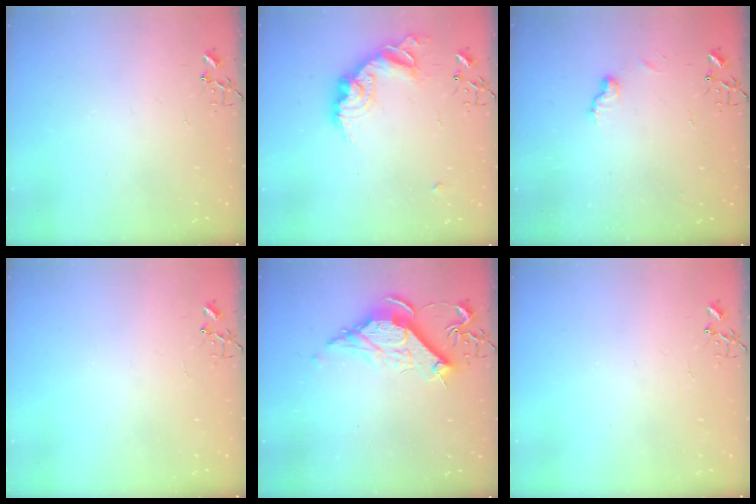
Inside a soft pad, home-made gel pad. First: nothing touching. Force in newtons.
{"total": 16.1, "press": 16.1, "slide": 1.0}
{"total": 6.7, "press": 6.6, "slide": 0.7}
{"total": 0.0}
{"total": 10.8, "press": 10.8, "slide": 0.3}
{"total": 0.0}